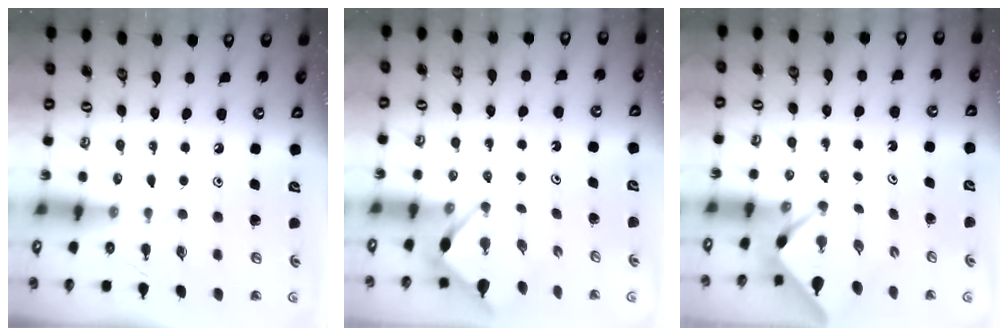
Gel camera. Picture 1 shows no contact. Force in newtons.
{"total": 3.4, "press": 3.3, "slide": 0.3}
{"total": 2.2, "press": 2.2, "slide": 0.2}